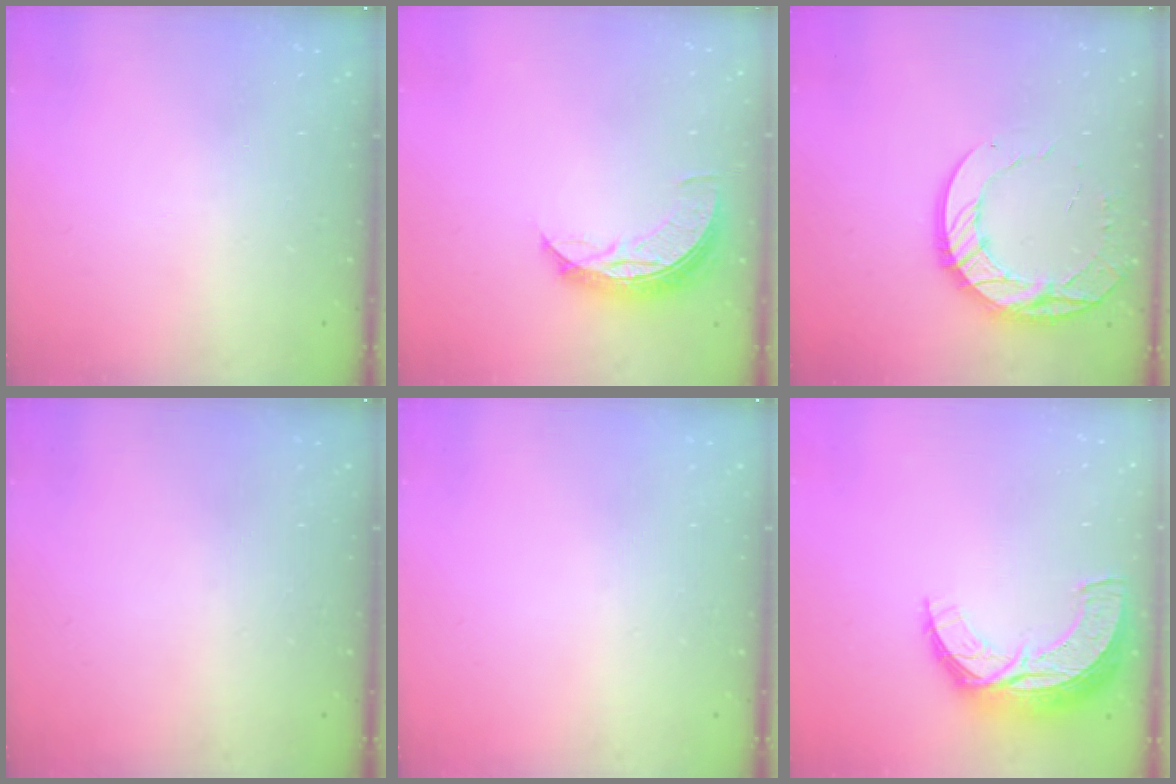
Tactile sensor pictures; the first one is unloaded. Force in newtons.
{"total": 8.4, "press": 8.4, "slide": 0.4}
{"total": 15.4, "press": 15.3, "slide": 1.3}
{"total": 0.0}
{"total": 0.0}
{"total": 12.8, "press": 12.7, "slide": 1.0}